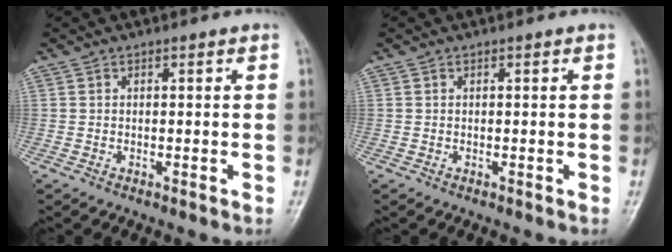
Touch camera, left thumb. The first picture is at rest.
{"total": 0.0}